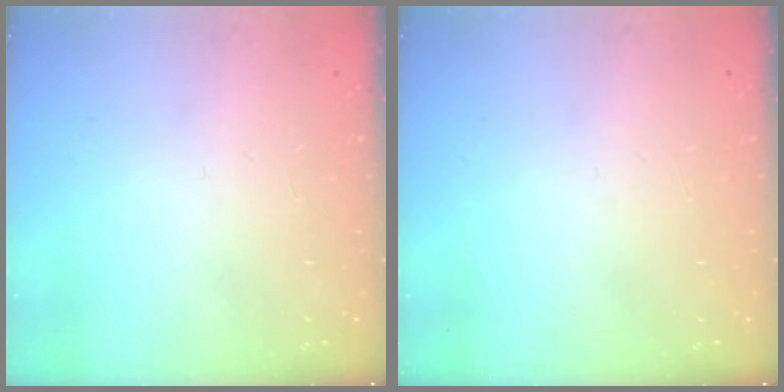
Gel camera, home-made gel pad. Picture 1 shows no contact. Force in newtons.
{"total": 0.0}